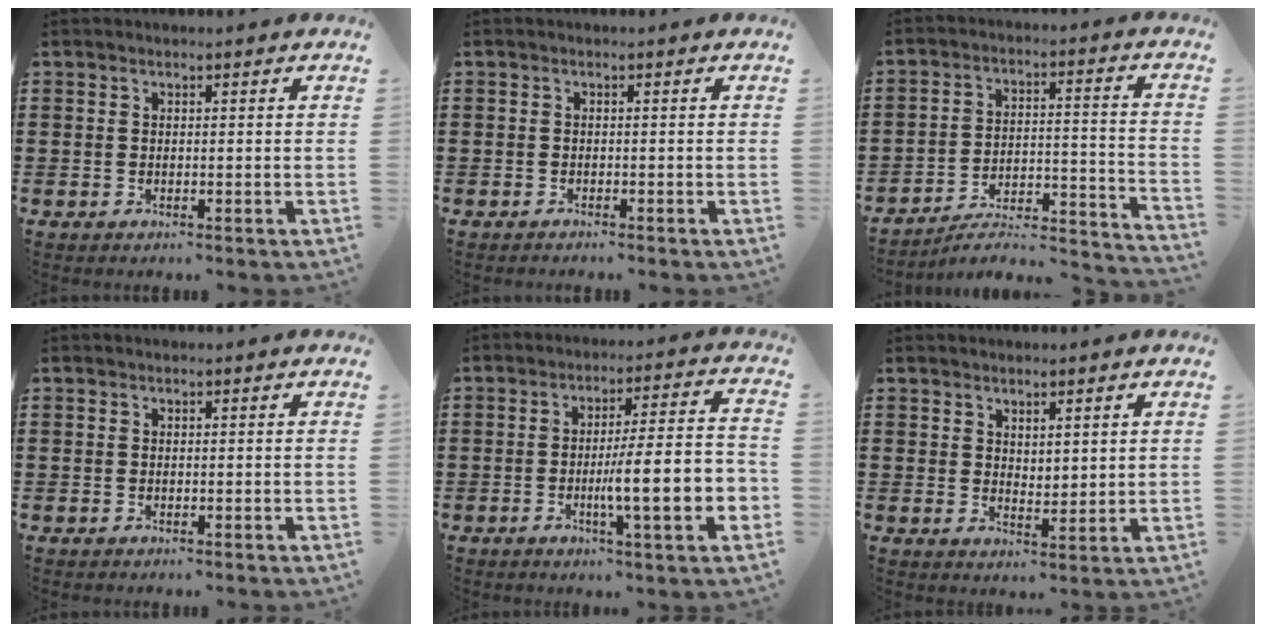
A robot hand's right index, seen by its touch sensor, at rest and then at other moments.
{"total": 0.7, "force": [-0.6, 0.0, 0.1], "torque": [-0.003, -0.001, -0.014]}
{"total": 4.0, "force": [-3.5, 0.8, 1.8], "torque": [-0.037, -0.013, -0.075]}
{"total": 0.0}
{"total": 11.1, "force": [-3.1, 1.2, 10.6], "torque": [-0.168, -0.013, -0.059]}
{"total": 2.2, "force": [2.1, 0.8, 0.2], "torque": [-0.008, 0.004, 0.040]}